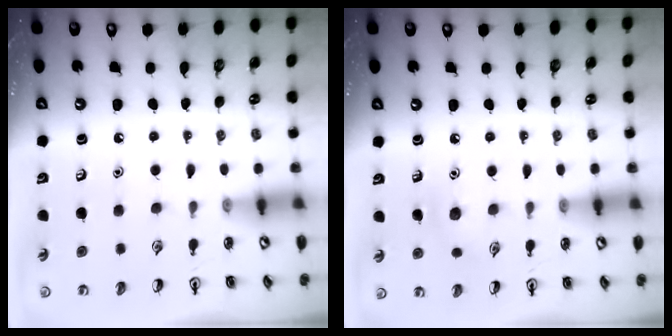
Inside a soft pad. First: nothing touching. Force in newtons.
{"total": 6.8, "press": 6.6, "slide": 1.6}